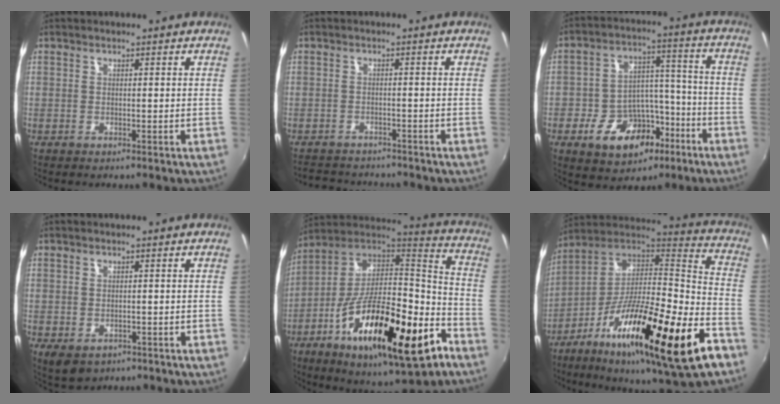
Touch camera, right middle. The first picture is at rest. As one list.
[{"total": 6.2, "force": [-5.8, 2.1, 1.0], "torque": [-0.035, 0.005, -0.091]}, {"total": 14.6, "force": [-7.6, 9.4, 8.2], "torque": [-0.162, 0.032, -0.105]}, {"total": 5.1, "force": [-2.3, 3.4, 3.0], "torque": [-0.058, -0.021, -0.027]}, {"total": 29.7, "force": [-12.9, 9.6, 25.0], "torque": [-0.411, -0.026, -0.212]}, {"total": 31.0, "force": [-14.7, 5.6, 26.7], "torque": [-0.420, -0.045, -0.250]}]